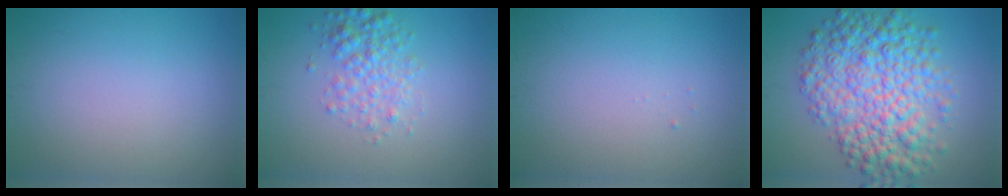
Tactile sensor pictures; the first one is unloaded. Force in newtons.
{"total": 3.0, "press": 3.0, "slide": 0.1}
{"total": 0.0}
{"total": 8.7, "press": 8.7, "slide": 0.1}